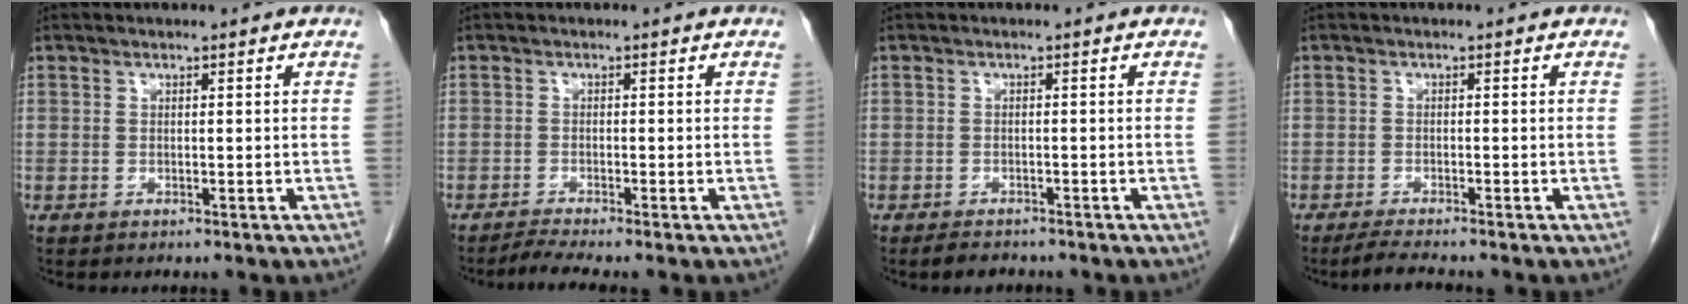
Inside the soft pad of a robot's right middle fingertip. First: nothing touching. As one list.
[{"total": 2.5, "force": [-2.2, -0.9, 0.9], "torque": [-0.027, -0.011, -0.045]}, {"total": 2.9, "force": [-2.4, 1.1, 1.1], "torque": [-0.023, -0.004, -0.034]}, {"total": 3.2, "force": [-2.8, -0.1, 1.5], "torque": [-0.035, -0.012, -0.050]}]